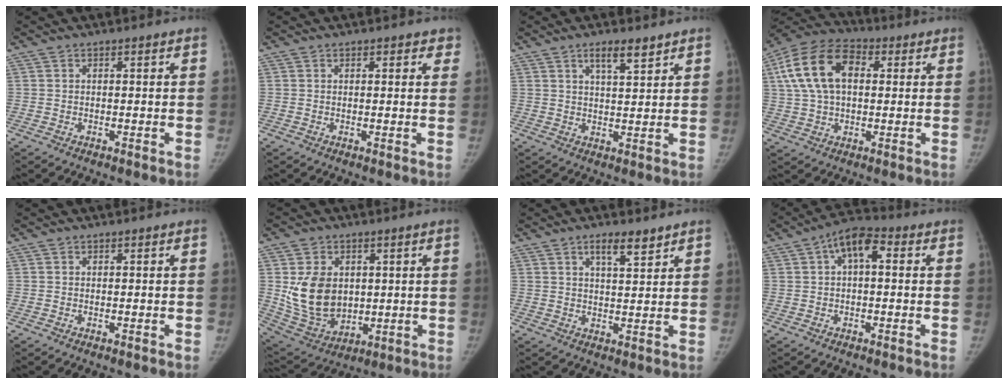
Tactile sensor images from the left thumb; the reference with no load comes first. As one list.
[{"total": 2.0, "force": [1.3, 1.0, 1.2], "torque": [0.004, -0.003, 0.009]}, {"total": 4.8, "force": [3.3, 1.3, 3.3], "torque": [-0.044, -0.023, 0.056]}, {"total": 15.6, "force": [3.4, 9.8, 11.6], "torque": [-0.217, 0.023, 0.056]}, {"total": 0.0}, {"total": 13.6, "force": [1.9, 10.2, 8.8], "torque": [-0.122, -0.019, 0.061]}, {"total": 4.9, "force": [3.4, 1.5, 3.2], "torque": [-0.040, -0.024, 0.056]}, {"total": 7.3, "force": [1.7, 3.6, 6.1], "torque": [-0.092, 0.027, 0.018]}]